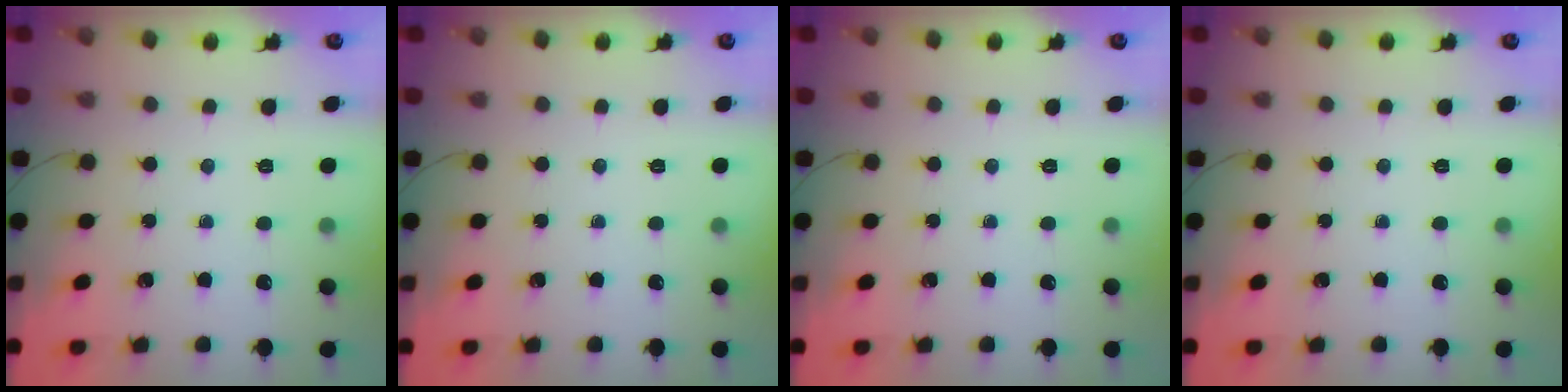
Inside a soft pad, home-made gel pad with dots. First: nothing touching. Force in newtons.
{"total": 0.0}
{"total": 0.0}
{"total": 0.0}